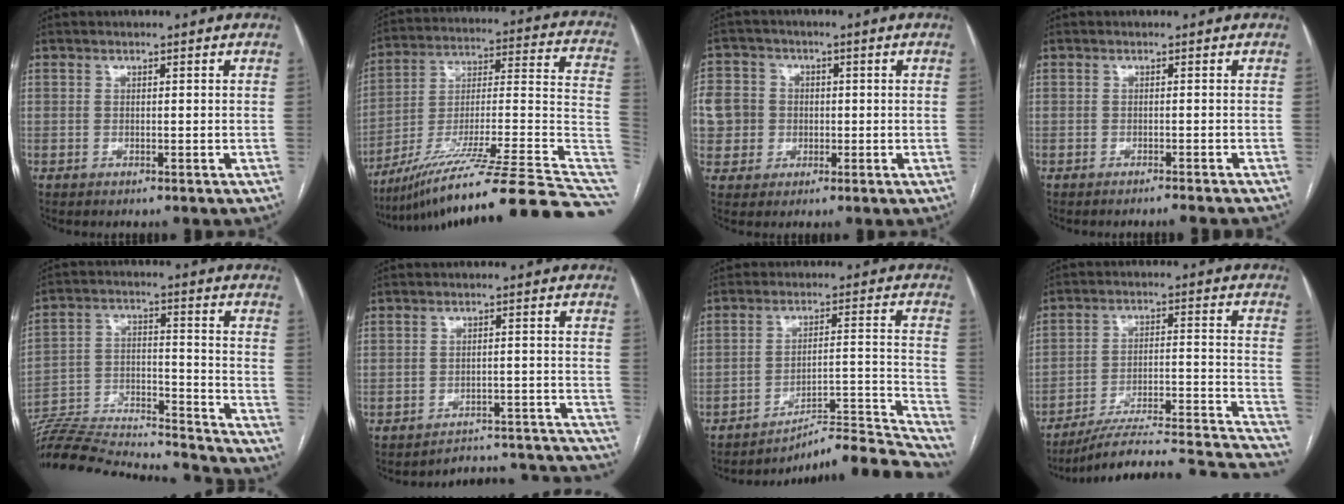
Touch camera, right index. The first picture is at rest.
{"total": 32.5, "force": [-25.9, 0.4, 19.6], "torque": [-0.191, -0.013, -0.394]}
{"total": 13.2, "force": [-0.3, 12.5, 4.2], "torque": [-0.145, 0.042, 0.010]}
{"total": 3.6, "force": [-3.4, 0.1, 1.2], "torque": [-0.008, -0.004, -0.045]}
{"total": 28.2, "force": [-26.4, 3.5, 9.5], "torque": [-0.191, -0.003, -0.408]}
{"total": 18.2, "force": [-17.9, 2.4, 1.5], "torque": [-0.001, 0.032, -0.210]}
{"total": 19.2, "force": [-19.0, -1.5, 2.6], "torque": [0.006, 0.033, -0.262]}
{"total": 23.3, "force": [-20.9, 3.3, 9.6], "torque": [-0.058, 0.036, -0.288]}